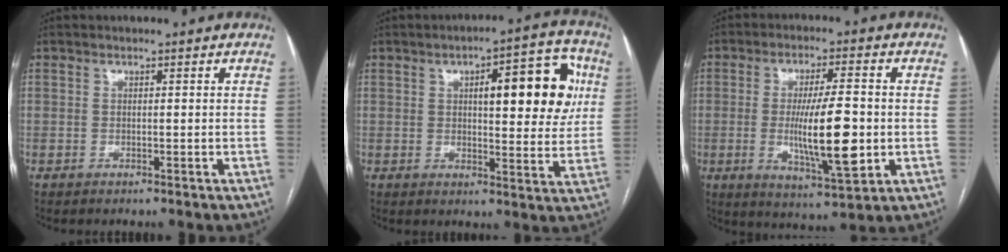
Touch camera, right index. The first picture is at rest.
{"total": 13.5, "force": [3.7, 4.1, 12.3], "torque": [-0.154, 0.027, 0.046]}
{"total": 12.2, "force": [-1.3, 1.9, 12.0], "torque": [-0.209, -0.016, -0.018]}